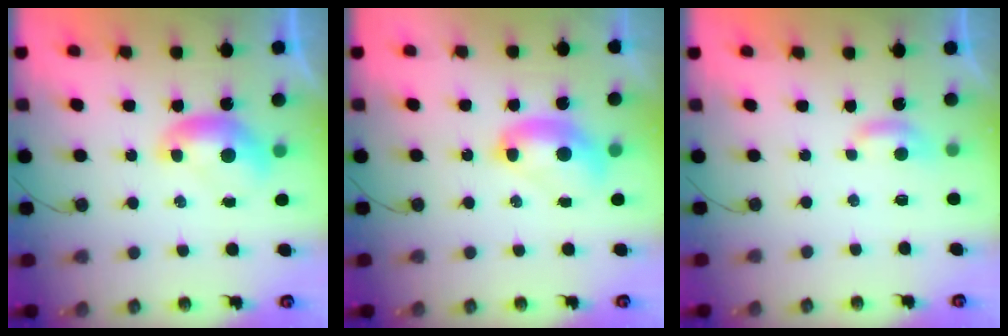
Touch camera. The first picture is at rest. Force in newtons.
{"total": 2.6, "press": 2.6, "slide": 0.1}
{"total": 2.7, "press": 2.7, "slide": 0.4}